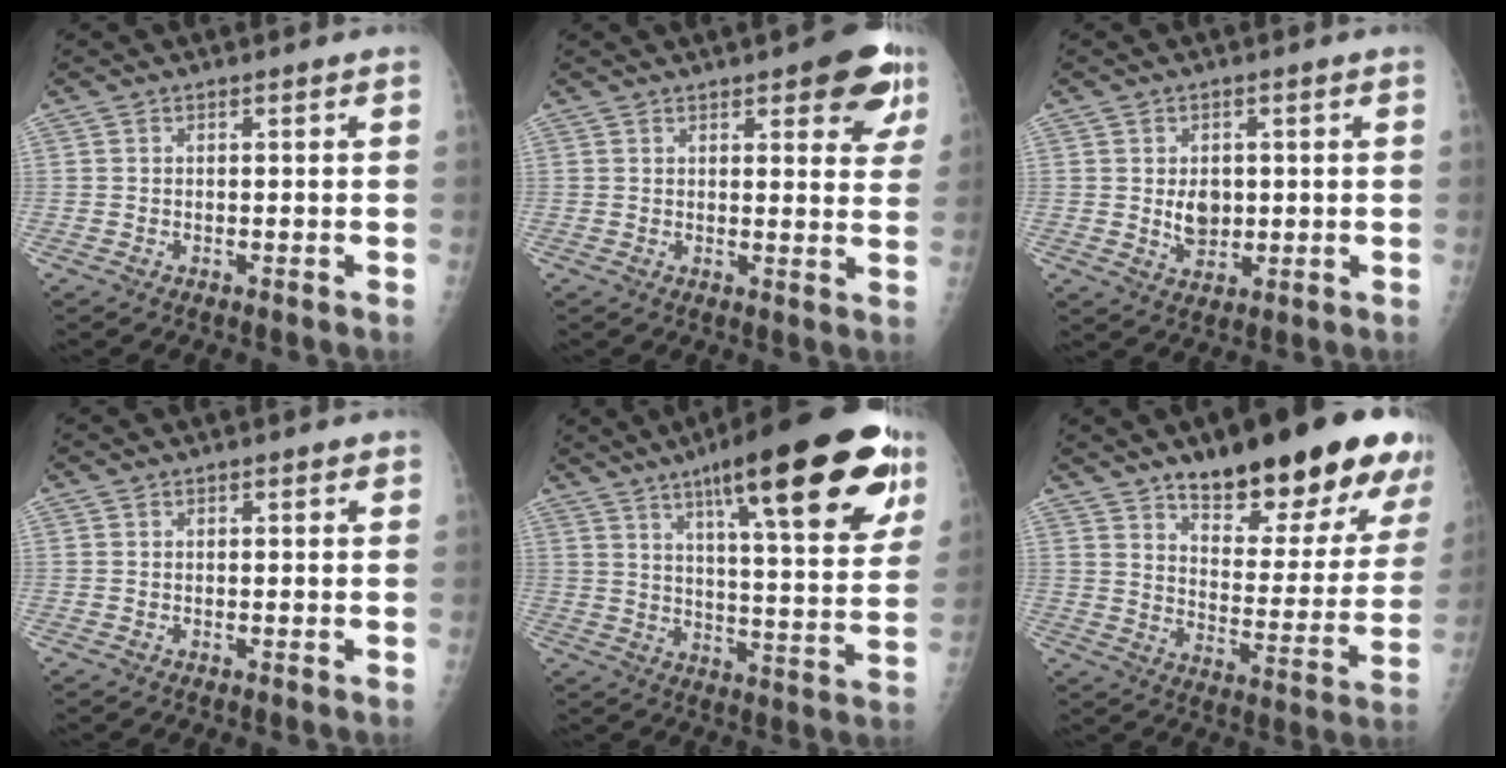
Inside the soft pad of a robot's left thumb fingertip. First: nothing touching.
{"total": 10.3, "force": [5.7, 3.6, 7.7], "torque": [-0.054, -0.020, 0.063]}
{"total": 5.1, "force": [0.3, 3.8, 3.4], "torque": [-0.031, -0.006, 0.014]}
{"total": 0.9, "force": [0.5, 0.5, 0.6], "torque": [0.000, 0.000, 0.004]}
{"total": 27.7, "force": [15.1, 6.5, 22.3], "torque": [-0.297, -0.034, 0.220]}
{"total": 25.2, "force": [16.3, 8.4, 17.2], "torque": [-0.187, -0.070, 0.235]}